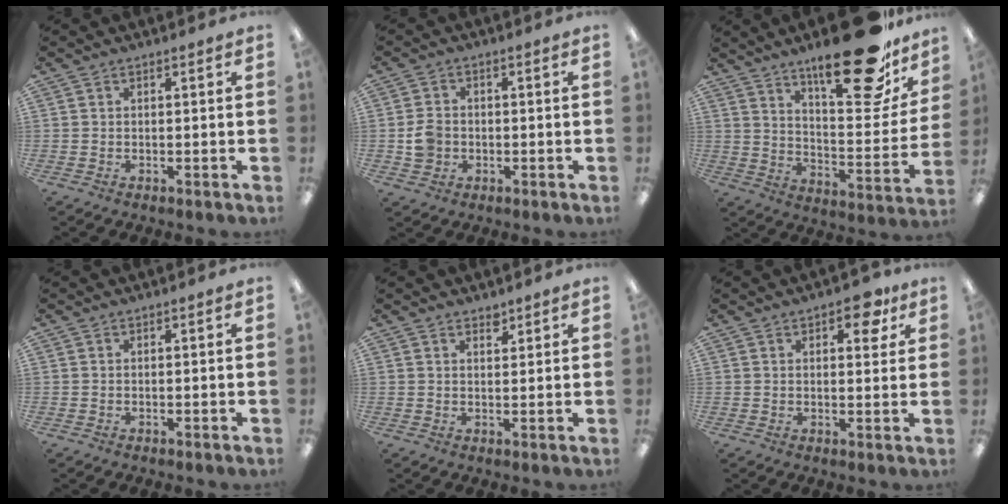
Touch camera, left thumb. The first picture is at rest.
{"total": 4.6, "force": [-0.8, 4.0, 2.1], "torque": [-0.027, 0.005, -0.014]}
{"total": 25.7, "force": [18.2, 8.3, 16.2], "torque": [-0.223, -0.117, 0.292]}
{"total": 0.0}
{"total": 2.0, "force": [1.8, 0.8, 0.5], "torque": [0.005, -0.011, 0.030]}
{"total": 6.6, "force": [3.9, 3.2, 4.3], "torque": [-0.037, -0.016, 0.058]}